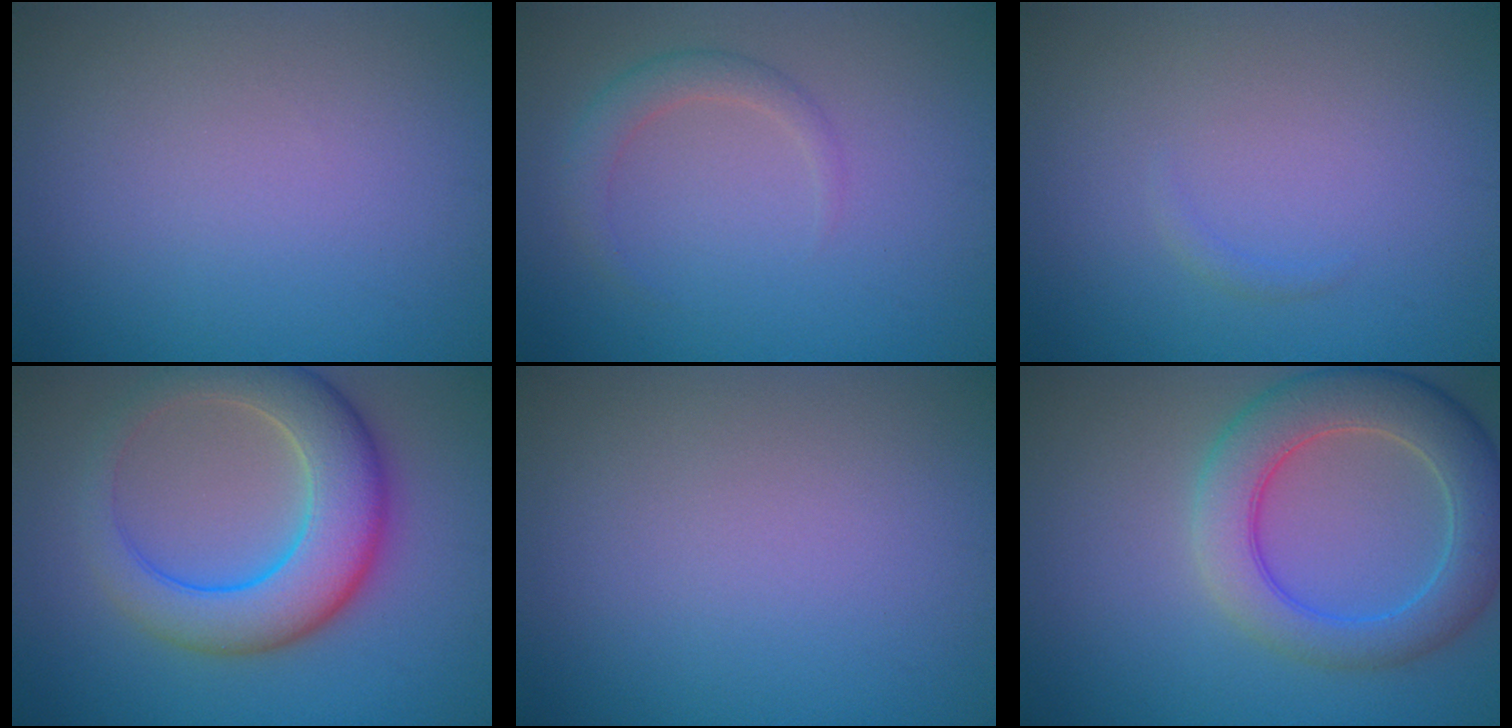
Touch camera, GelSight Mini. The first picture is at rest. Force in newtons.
{"total": 1.9, "press": 1.9, "slide": 0.2}
{"total": 0.5, "press": 0.5, "slide": 0.1}
{"total": 7.7, "press": 7.7, "slide": 0.2}
{"total": 0.0}
{"total": 6.8, "press": 6.8, "slide": 0.5}